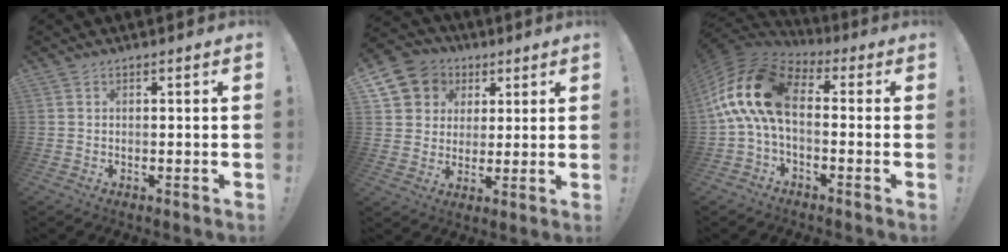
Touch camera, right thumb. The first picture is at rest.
{"total": 10.3, "force": [4.0, 9.0, 2.8], "torque": [-0.034, -0.025, 0.083]}
{"total": 16.6, "force": [1.2, 9.2, 13.8], "torque": [-0.268, 0.017, 0.030]}